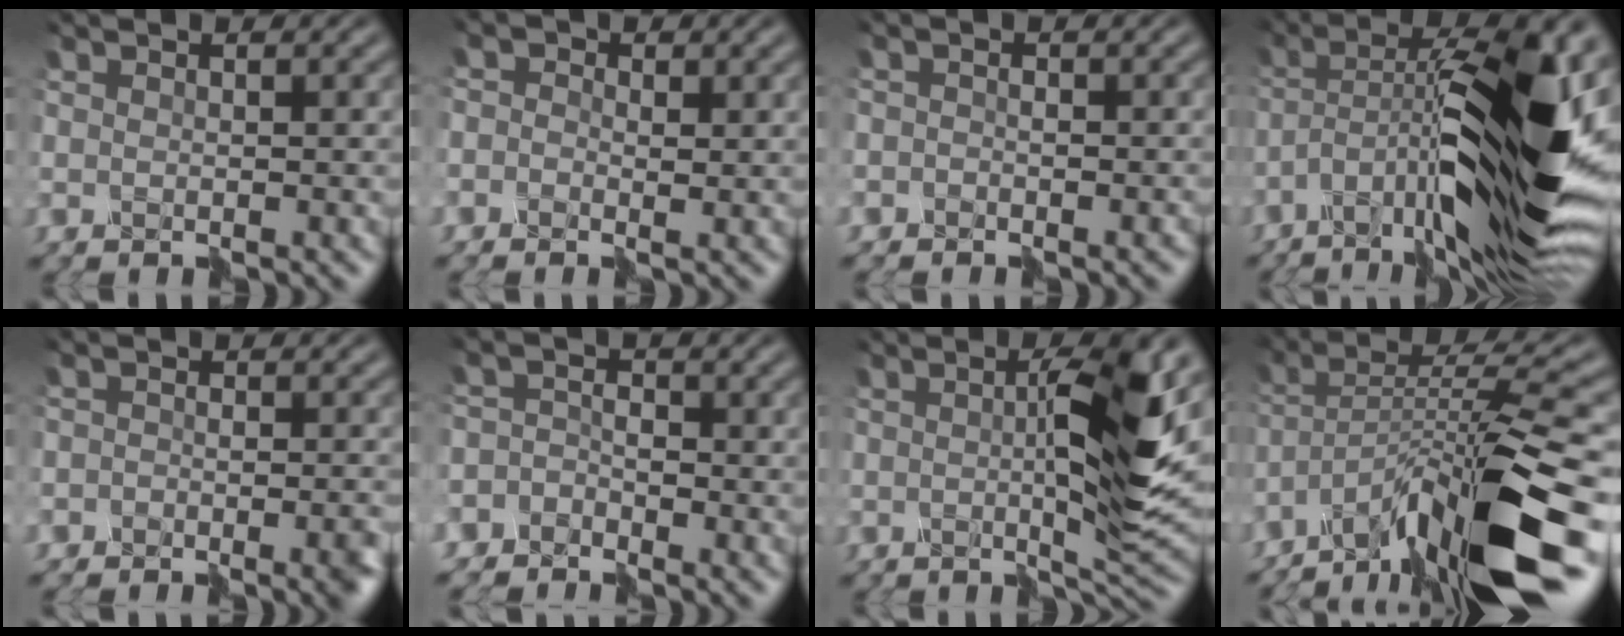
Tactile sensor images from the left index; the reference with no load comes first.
{"total": 1.7, "force": [-0.3, 1.6, 0.2], "torque": [-0.006, 0.011, -0.015]}
{"total": 2.4, "force": [-2.1, 1.0, -0.6], "torque": [0.020, 0.014, -0.031]}
{"total": 15.1, "force": [-4.4, 4.2, 13.8], "torque": [-0.235, 0.025, -0.075]}
{"total": 3.2, "force": [-2.7, 1.3, 1.3], "torque": [-0.007, 0.001, -0.039]}
{"total": 2.8, "force": [-2.5, 1.1, -0.9], "torque": [0.025, 0.009, -0.047]}
{"total": 9.0, "force": [0.4, 1.7, 8.8], "torque": [-0.144, 0.004, 0.009]}
{"total": 13.1, "force": [-8.4, 2.9, 9.7], "torque": [-0.174, 0.023, -0.149]}